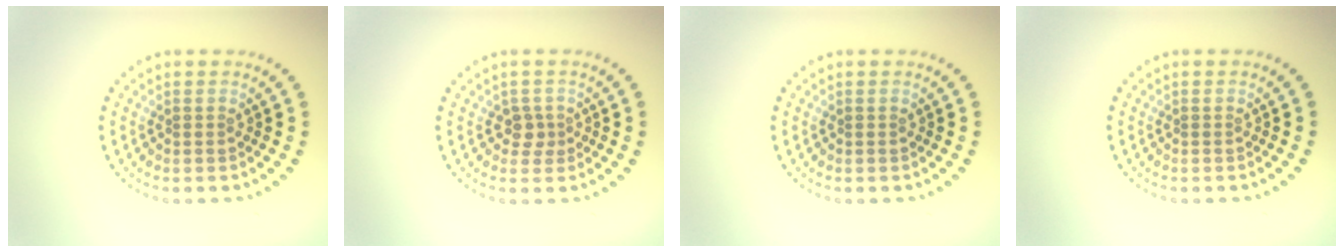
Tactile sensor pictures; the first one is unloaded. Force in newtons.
{"total": 1.6, "press": 1.3, "slide": 1.0}
{"total": 0.0}
{"total": 0.0}